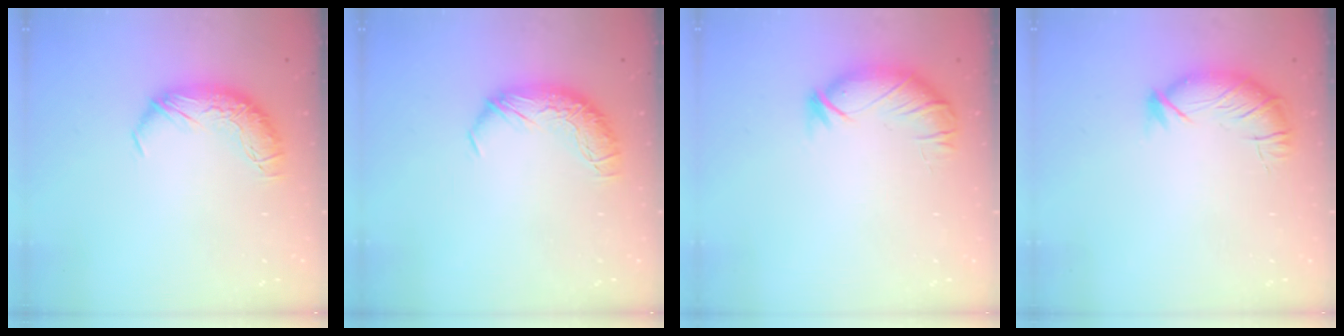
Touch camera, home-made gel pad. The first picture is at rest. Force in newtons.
{"total": 0.0}
{"total": 3.1, "press": 3.0, "slide": 0.8}
{"total": 3.5, "press": 3.4, "slide": 0.9}